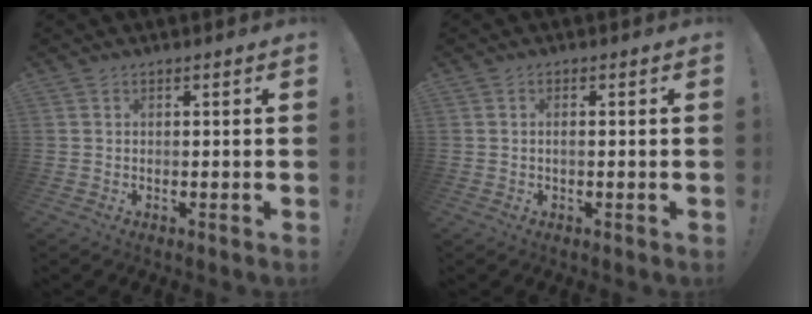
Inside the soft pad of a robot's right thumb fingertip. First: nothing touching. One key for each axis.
{"total": 1.0, "fx": -0.3, "fy": 0.1, "fz": 0.9, "tx": -0.018, "ty": 0.000, "tz": -0.005}